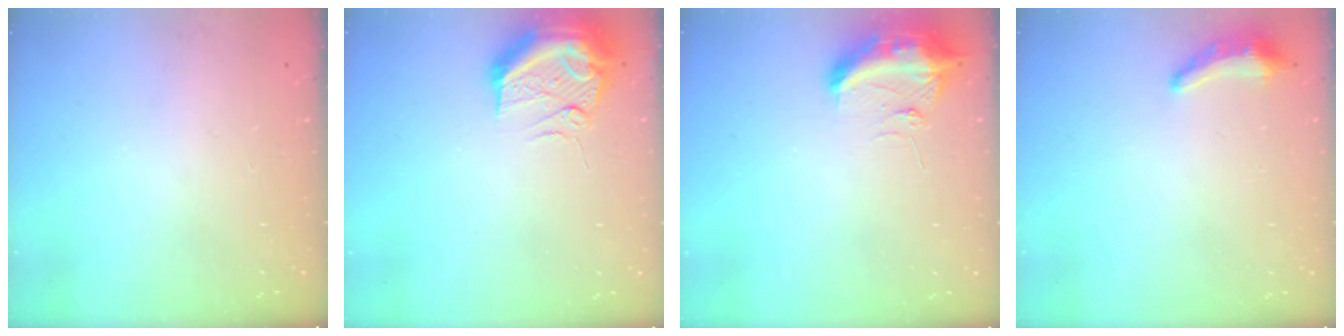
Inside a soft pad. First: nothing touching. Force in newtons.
{"total": 12.7, "press": 12.5, "slide": 2.3}
{"total": 10.1, "press": 10.0, "slide": 1.2}
{"total": 7.2, "press": 6.9, "slide": 2.1}